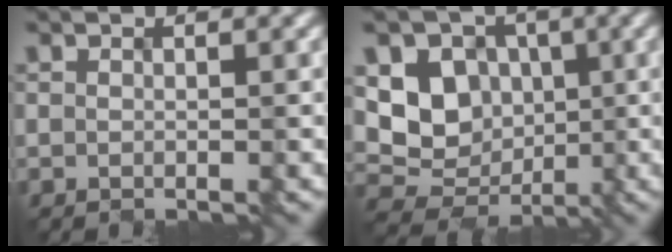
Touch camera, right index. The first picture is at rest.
{"total": 9.4, "force": [1.2, 7.8, 5.1], "torque": [-0.088, 0.018, 0.003]}